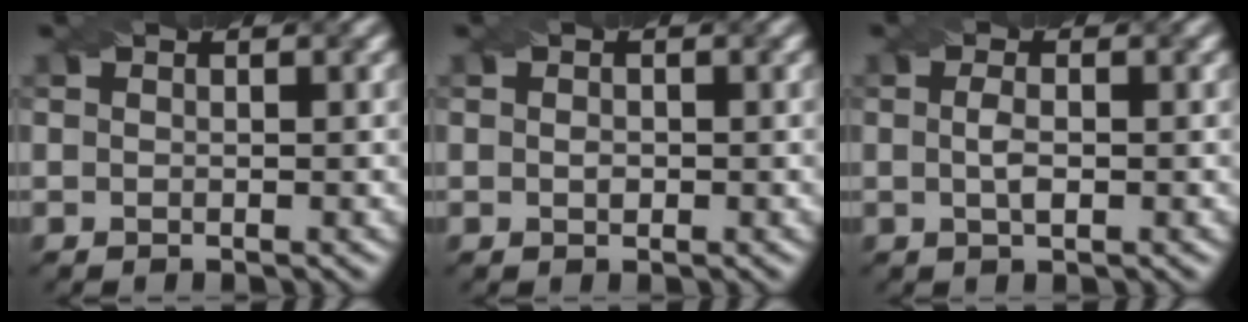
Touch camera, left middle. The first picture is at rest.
{"total": 0.8, "force": [-0.1, 0.6, 0.5], "torque": [-0.010, -0.002, -0.002]}
{"total": 1.6, "force": [-0.1, 0.5, 1.5], "torque": [-0.033, 0.002, -0.002]}